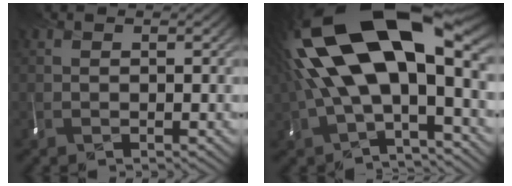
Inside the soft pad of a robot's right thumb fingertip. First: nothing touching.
{"total": 17.6, "force": [2.6, 7.8, 15.5], "torque": [-0.311, -0.003, 0.053]}